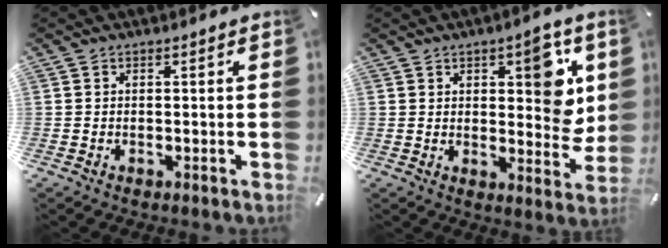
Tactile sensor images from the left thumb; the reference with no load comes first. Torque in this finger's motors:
{"motor_torque": [2.17, 2.05, 1.16, -0.96, 0.33]}